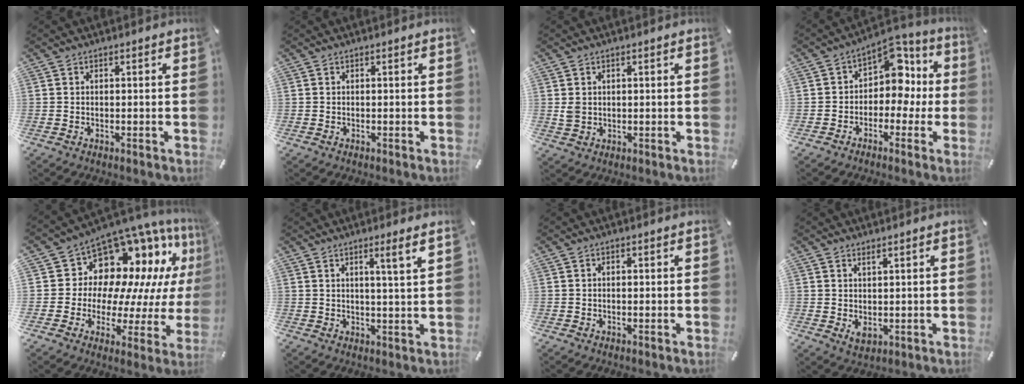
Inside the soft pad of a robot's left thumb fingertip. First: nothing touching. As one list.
[{"total": 0.0}, {"total": 2.3, "force": [0.5, 2.0, 1.0], "torque": [-0.012, 0.000, 0.008]}, {"total": 10.3, "force": [2.3, 7.7, 6.4], "torque": [-0.093, -0.015, 0.041]}, {"total": 13.4, "force": [8.6, 9.2, 4.8], "torque": [-0.065, -0.109, 0.149]}, {"total": 5.1, "force": [2.8, -0.4, 4.3], "torque": [-0.081, -0.006, 0.042]}, {"total": 0.7, "force": [-0.1, 0.5, 0.6], "torque": [-0.011, 0.000, -0.002]}, {"total": 2.5, "force": [0.6, 1.6, 1.8], "torque": [-0.026, -0.005, 0.012]}]